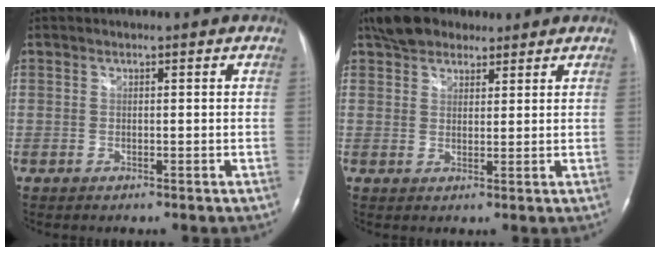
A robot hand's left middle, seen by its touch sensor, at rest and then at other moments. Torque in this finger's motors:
{"motor_torque": [0.15, -0.09, -0.01, 0.05]}